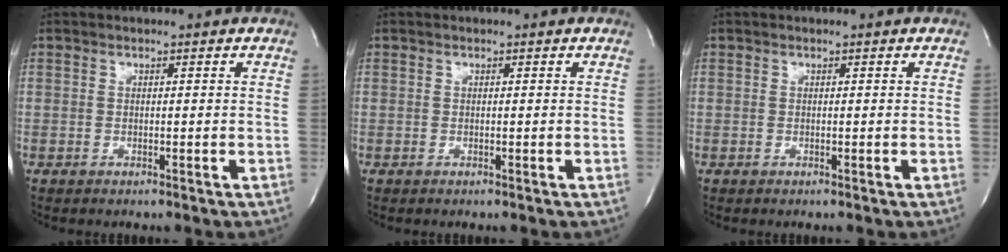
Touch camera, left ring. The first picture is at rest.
{"total": 0.0}
{"total": 0.0}